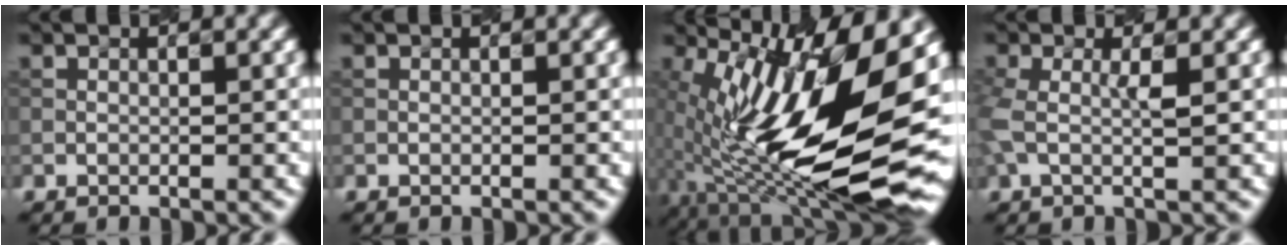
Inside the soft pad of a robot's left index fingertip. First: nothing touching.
{"total": 0.0}
{"total": 17.1, "force": [-1.0, 6.5, 15.7], "torque": [-0.287, -0.019, -0.015]}
{"total": 2.7, "force": [0.3, 0.7, 2.6], "torque": [-0.067, 0.003, 0.001]}